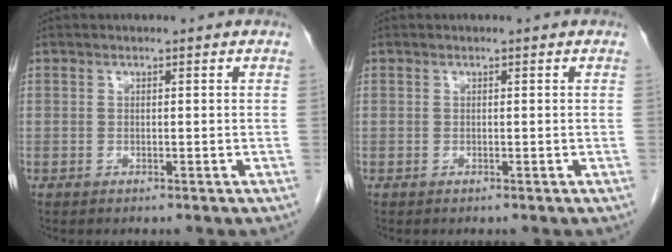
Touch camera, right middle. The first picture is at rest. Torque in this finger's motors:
{"motor_torque": [0.07, 0.05, -0.01, 0.00]}